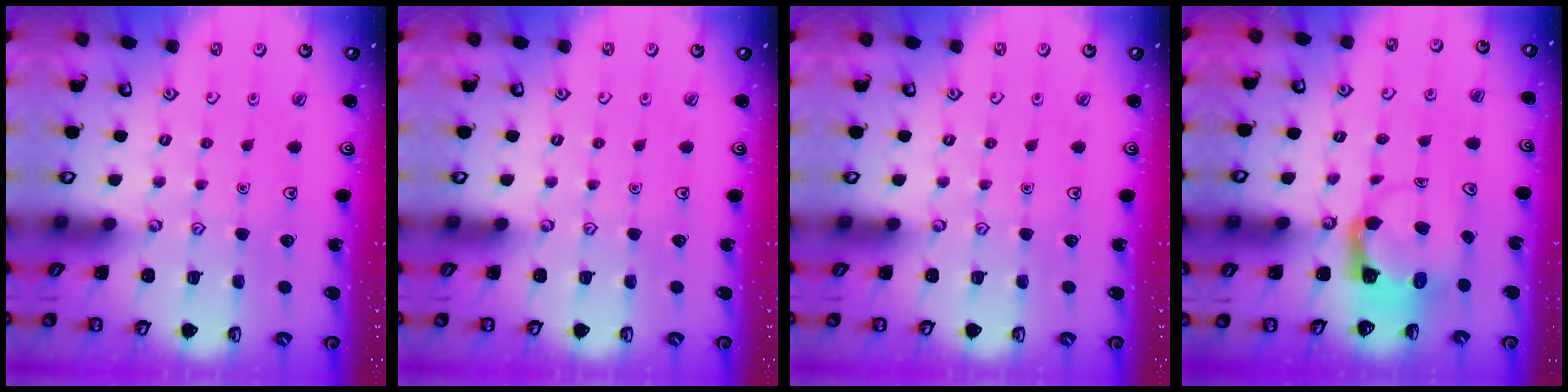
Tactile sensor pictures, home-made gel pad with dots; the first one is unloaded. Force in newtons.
{"total": 0.0}
{"total": 0.0}
{"total": 3.9, "press": 3.9, "slide": 0.4}